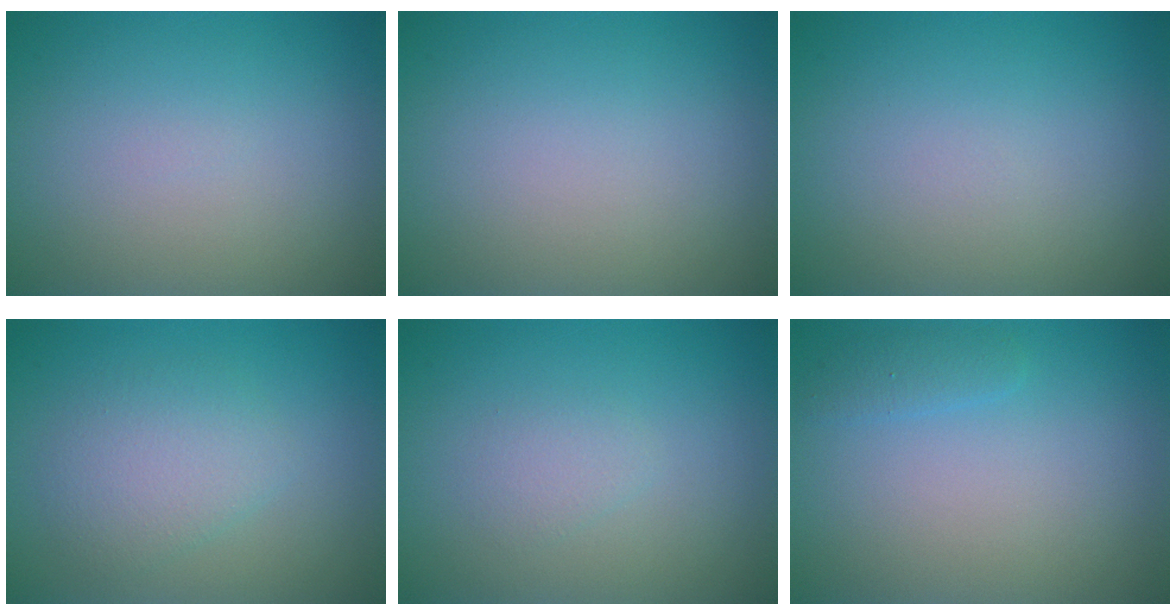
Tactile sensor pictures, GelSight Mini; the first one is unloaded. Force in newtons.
{"total": 0.0}
{"total": 0.0}
{"total": 3.0, "press": 3.0, "slide": 0.1}
{"total": 1.1, "press": 1.1, "slide": 0.1}
{"total": 1.1, "press": 1.1, "slide": 0.1}